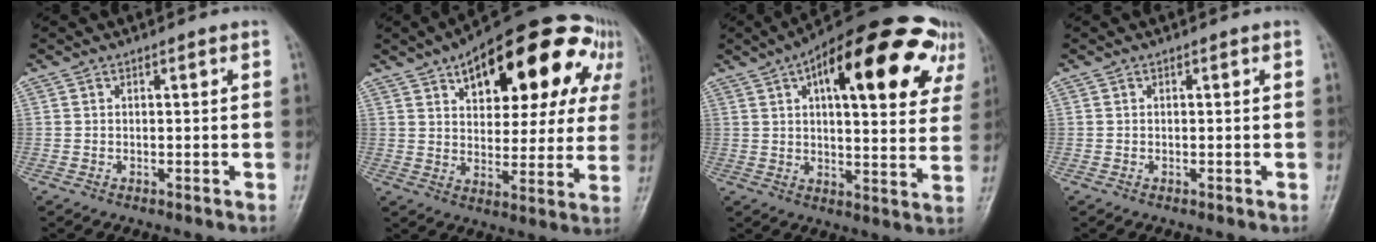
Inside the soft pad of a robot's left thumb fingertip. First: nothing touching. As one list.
[{"total": 26.0, "force": [12.3, 12.6, 19.1], "torque": [-0.224, 0.008, 0.171]}, {"total": 26.9, "force": [12.0, 10.5, 21.6], "torque": [-0.276, 0.006, 0.163]}, {"total": 0.0}]